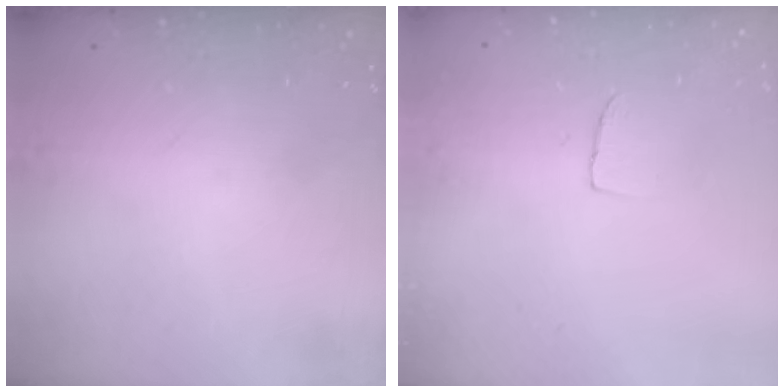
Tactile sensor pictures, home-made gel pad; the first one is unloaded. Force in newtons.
{"total": 2.4, "press": 2.4, "slide": 0.1}